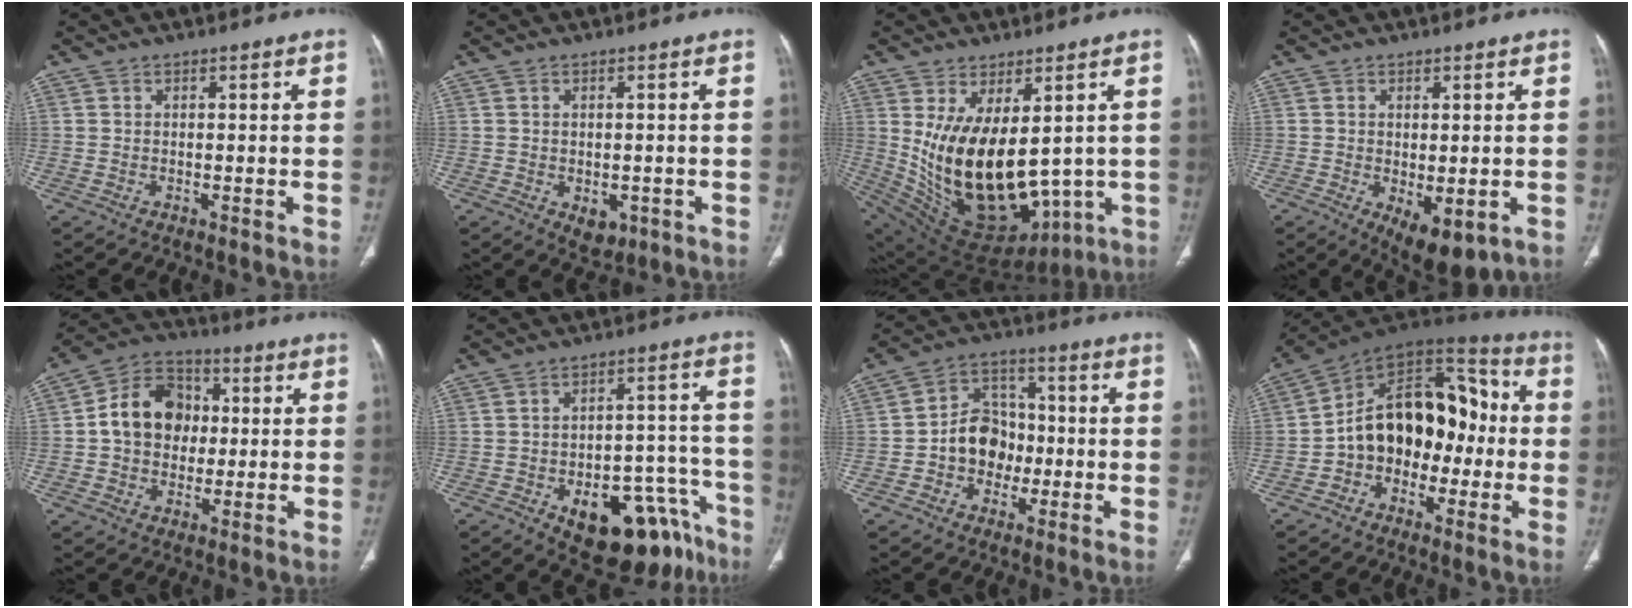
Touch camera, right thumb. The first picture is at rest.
{"total": 3.8, "force": [-1.2, 2.6, 2.4], "torque": [-0.020, 0.003, -0.003]}
{"total": 21.7, "force": [1.2, 11.9, 18.1], "torque": [-0.302, -0.032, 0.072]}
{"total": 8.2, "force": [-2.5, 3.9, 6.7], "torque": [-0.089, -0.012, -0.022]}
{"total": 12.9, "force": [0.8, 10.4, 7.7], "torque": [-0.098, 0.025, 0.004]}
{"total": 19.0, "force": [-10.5, 9.7, 12.5], "torque": [-0.098, 0.086, -0.134]}
{"total": 7.9, "force": [-1.9, 6.2, 4.6], "torque": [-0.052, 0.031, -0.045]}
{"total": 18.9, "force": [-2.3, 12.9, 13.6], "torque": [-0.163, 0.064, -0.043]}